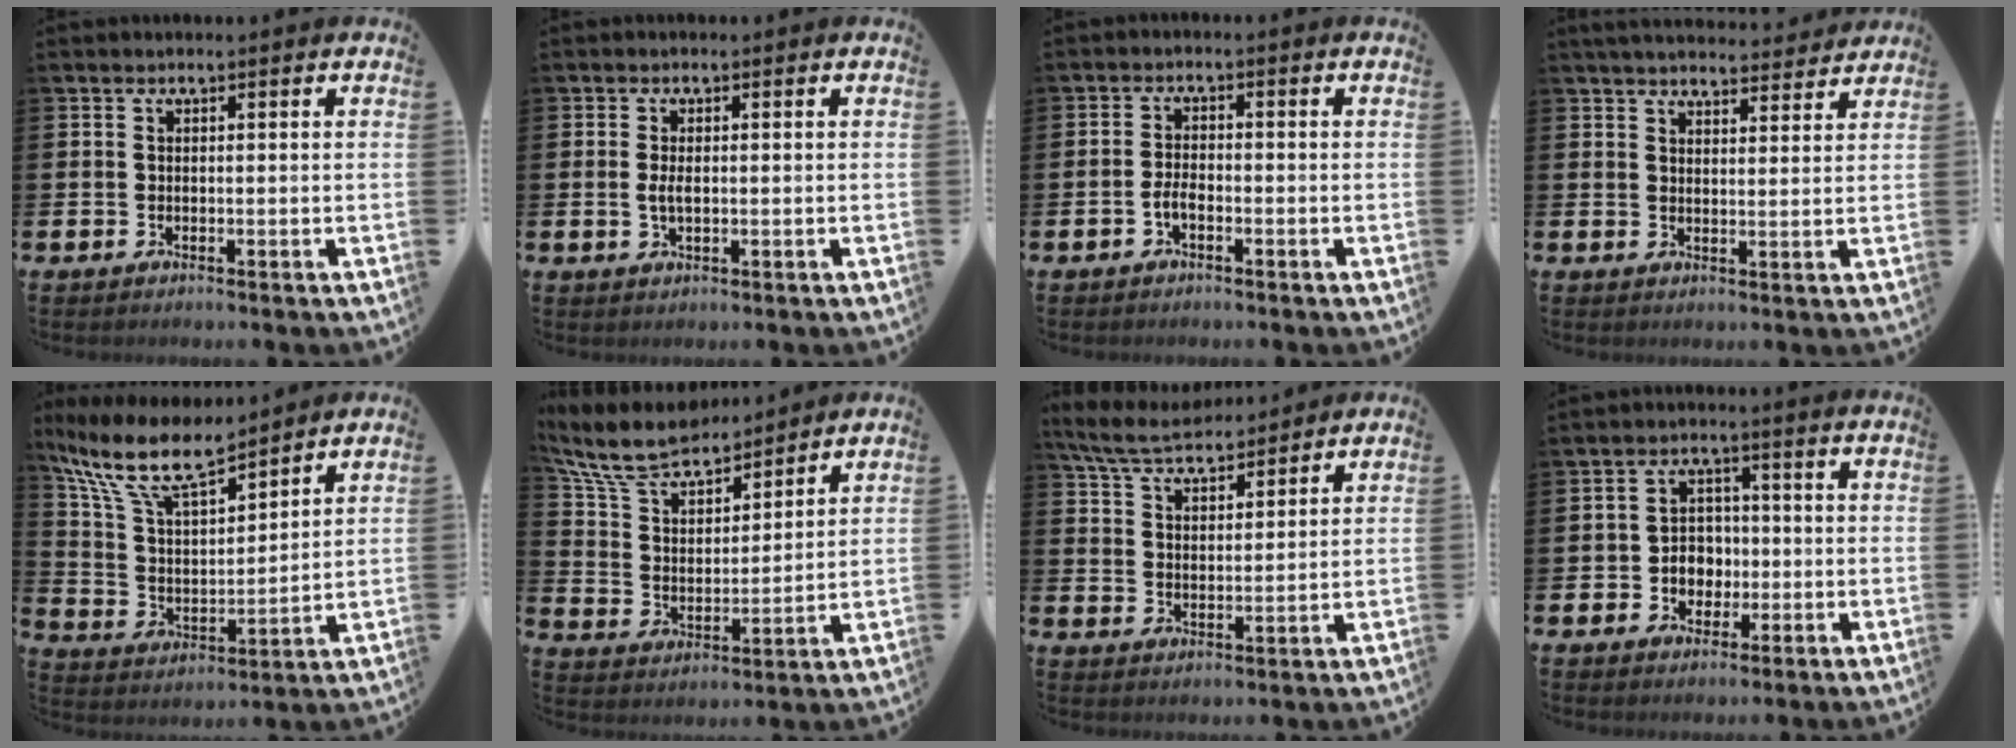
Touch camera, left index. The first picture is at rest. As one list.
[{"total": 2.0, "force": [-0.1, 0.9, 1.8], "torque": [-0.029, 0.000, -0.004]}, {"total": 2.0, "force": [-1.0, 0.8, 1.5], "torque": [-0.022, 0.000, -0.023]}, {"total": 4.3, "force": [4.3, 0.5, 0.4], "torque": [-0.010, -0.025, 0.076]}, {"total": 11.1, "force": [9.4, 2.5, 5.2], "torque": [-0.139, -0.053, 0.167]}, {"total": 9.4, "force": [8.4, 2.8, 3.1], "torque": [-0.101, -0.051, 0.150]}, {"total": 6.3, "force": [6.0, 1.2, 1.4], "torque": [-0.052, -0.029, 0.108]}, {"total": 3.9, "force": [-0.8, 3.5, 1.4], "torque": [-0.025, 0.002, -0.025]}]